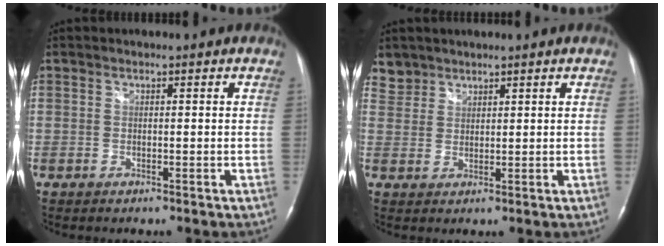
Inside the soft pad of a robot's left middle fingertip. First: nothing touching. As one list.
[{"total": 3.1, "force": [2.6, 1.7, -0.5], "torque": [0.019, 0.007, 0.050]}]